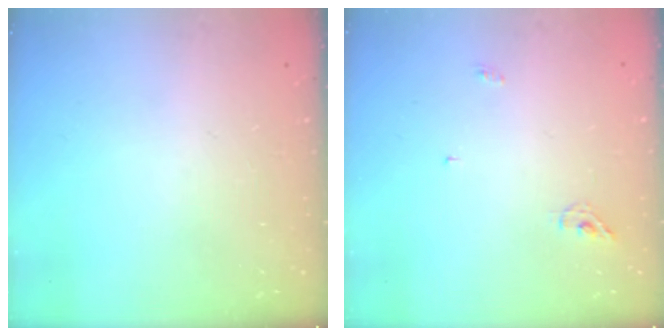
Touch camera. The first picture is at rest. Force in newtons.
{"total": 4.3, "press": 4.3, "slide": 0.1}